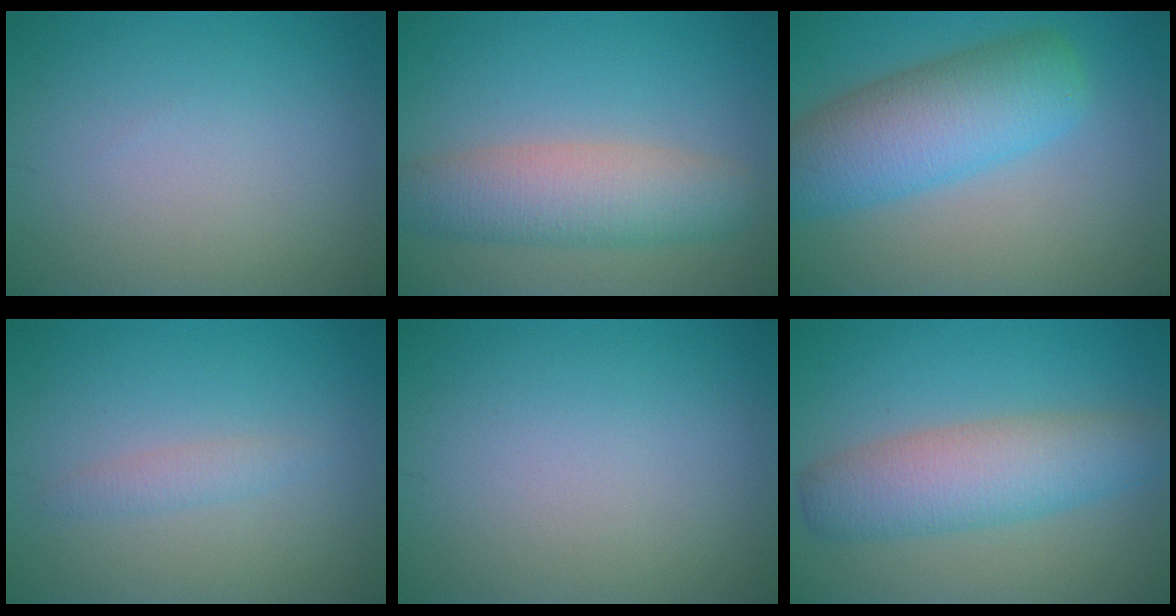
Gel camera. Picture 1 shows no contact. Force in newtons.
{"total": 5.7, "press": 5.7, "slide": 0.3}
{"total": 7.8, "press": 7.8, "slide": 0.2}
{"total": 1.3, "press": 1.3, "slide": 0.0}
{"total": 0.0}
{"total": 6.1, "press": 6.1, "slide": 0.4}